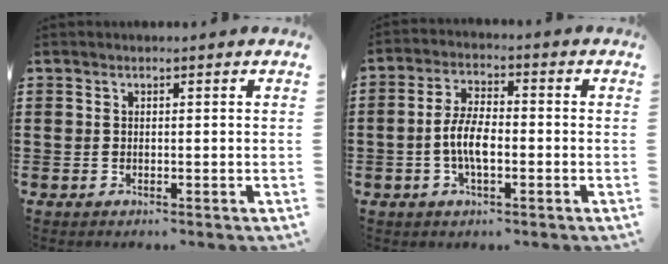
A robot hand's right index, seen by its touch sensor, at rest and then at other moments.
{"total": 6.0, "force": [-1.4, 2.5, 5.2], "torque": [-0.119, -0.001, -0.033]}